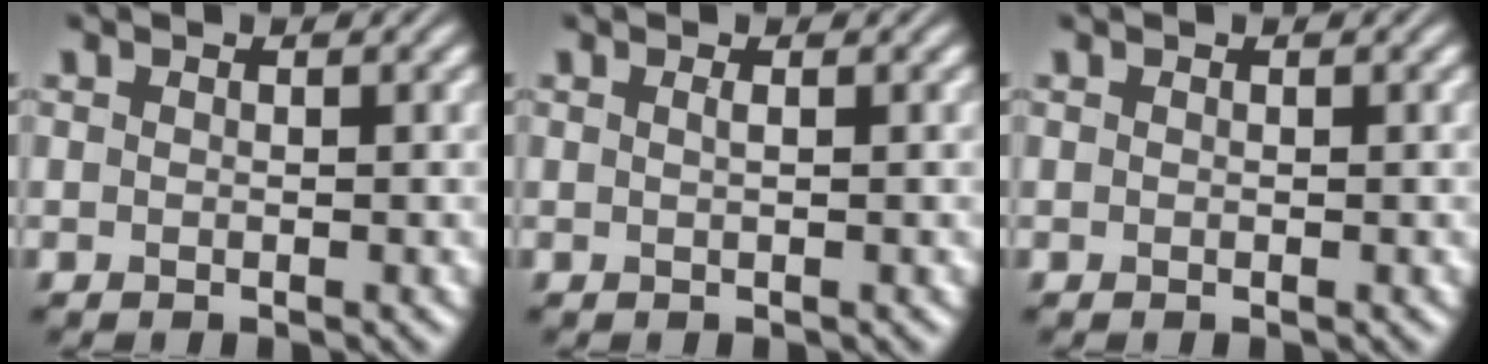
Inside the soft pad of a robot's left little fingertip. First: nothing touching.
{"total": 0.7, "force": [0.2, 0.3, 0.7], "torque": [-0.009, 0.004, 0.000]}
{"total": 0.0}